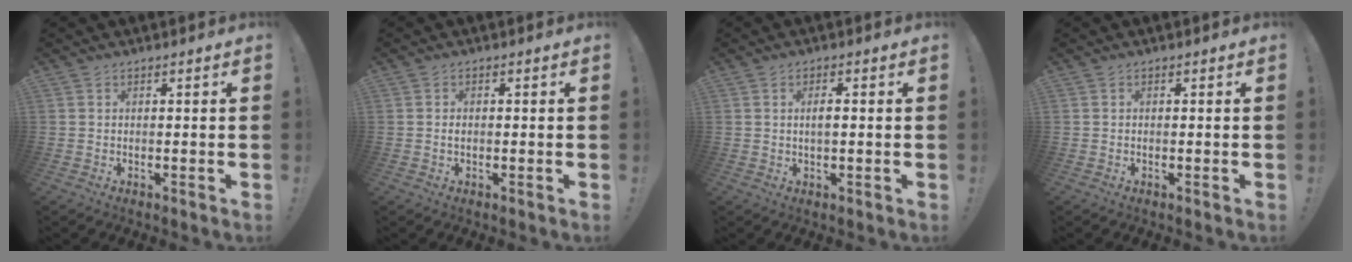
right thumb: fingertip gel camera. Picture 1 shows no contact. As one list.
[{"total": 0.9, "force": [-0.3, 0.6, 0.7], "torque": [-0.018, 0.005, -0.004]}, {"total": 2.5, "force": [-0.1, 0.9, 2.4], "torque": [-0.045, 0.005, -0.005]}, {"total": 0.0}]